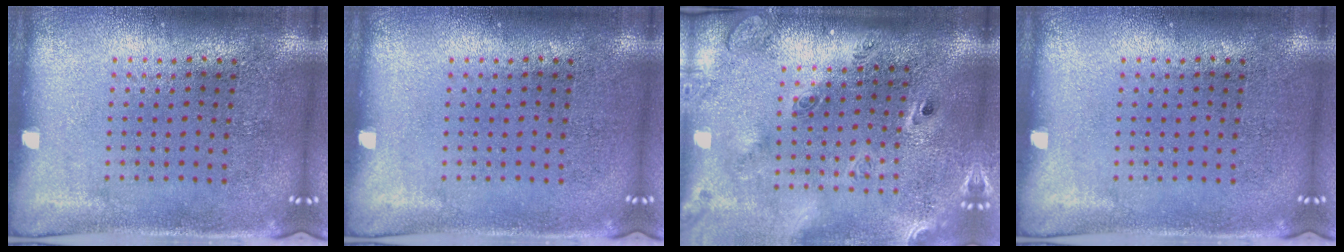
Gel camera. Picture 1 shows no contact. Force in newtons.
{"total": 0.0}
{"total": 2.7, "press": 1.8, "slide": 1.9}
{"total": 0.0}